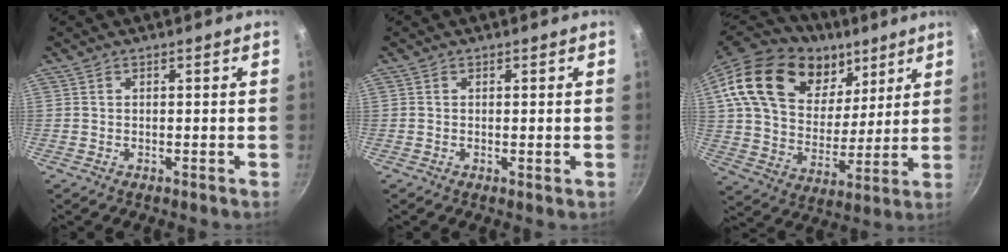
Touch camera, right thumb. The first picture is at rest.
{"total": 0.6, "force": [0.0, 0.0, 0.6], "torque": [-0.011, -0.003, 0.000]}
{"total": 28.5, "force": [14.1, 18.5, 16.6], "torque": [-0.278, -0.031, 0.246]}